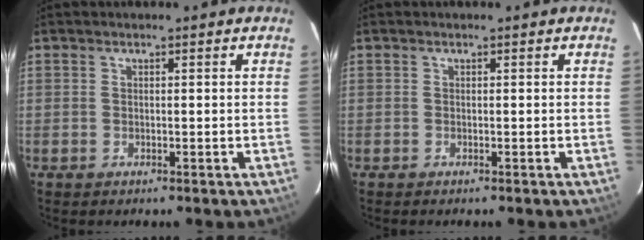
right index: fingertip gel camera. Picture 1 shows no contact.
{"total": 0.0}